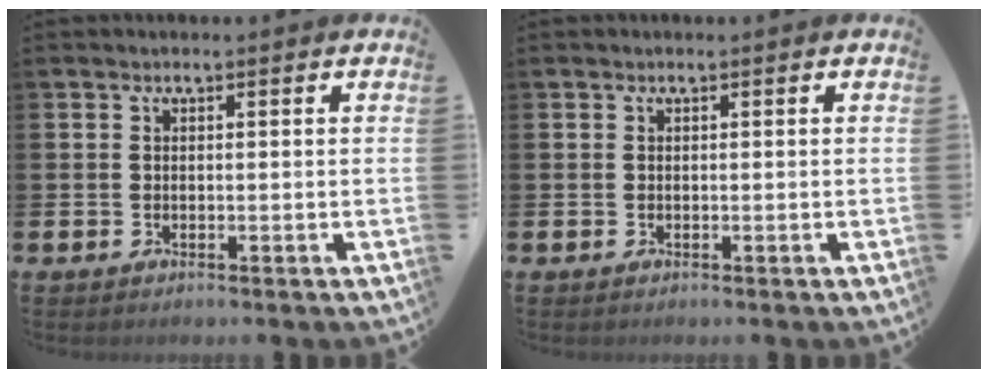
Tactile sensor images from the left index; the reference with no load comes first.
{"total": 0.0}